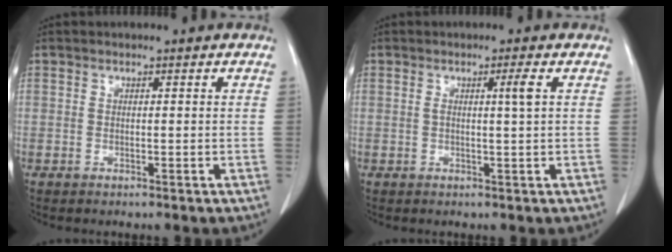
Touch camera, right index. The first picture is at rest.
{"total": 2.0, "force": [0.5, -0.5, 1.9], "torque": [-0.033, -0.002, 0.009]}